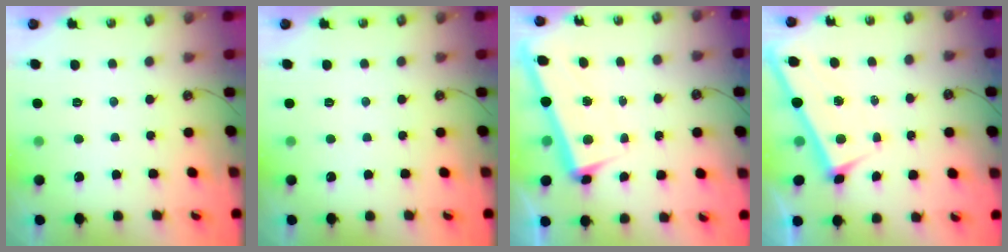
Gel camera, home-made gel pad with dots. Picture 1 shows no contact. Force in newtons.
{"total": 0.0}
{"total": 1.9, "press": 1.6, "slide": 1.1}
{"total": 2.6, "press": 2.6, "slide": 0.3}